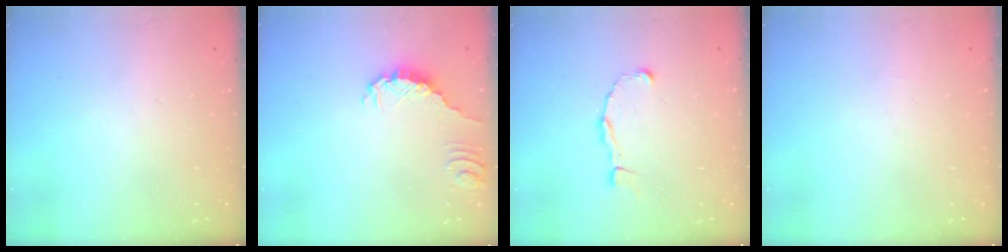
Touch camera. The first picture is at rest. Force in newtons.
{"total": 0.6, "press": 0.6, "slide": 0.2}
{"total": 2.4, "press": 2.4, "slide": 0.2}
{"total": 0.0}